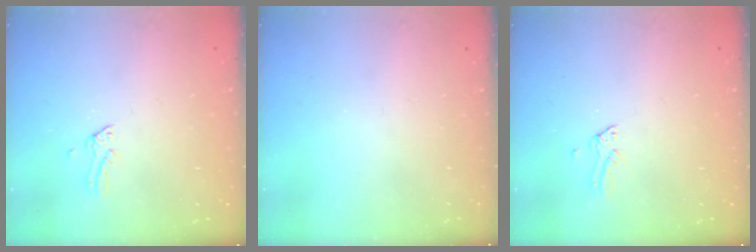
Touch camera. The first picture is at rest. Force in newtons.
{"total": 0.0}
{"total": 0.0}